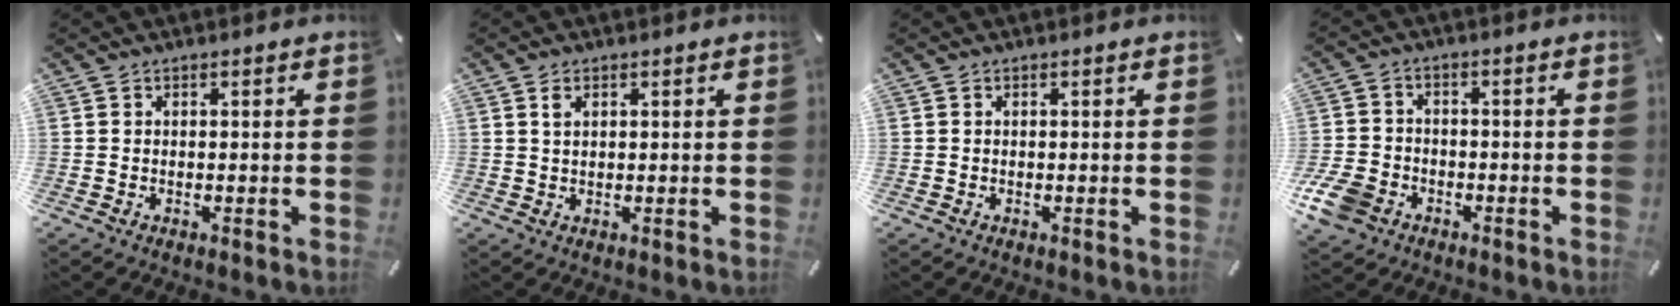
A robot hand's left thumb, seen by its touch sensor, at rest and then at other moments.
{"total": 2.0, "force": [0.9, 1.2, 1.3], "torque": [-0.028, 0.001, 0.017]}
{"total": 0.0}
{"total": 7.7, "force": [-3.7, 5.6, 3.6], "torque": [-0.089, 0.019, -0.071]}